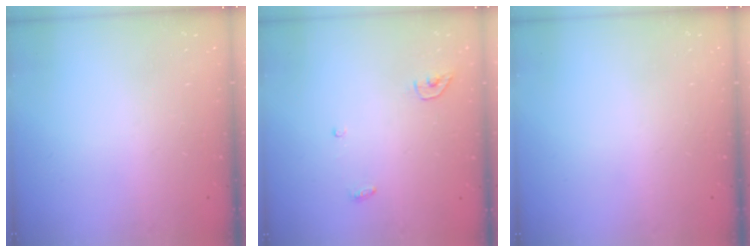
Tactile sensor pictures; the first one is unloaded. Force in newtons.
{"total": 3.7, "press": 3.7, "slide": 0.3}
{"total": 0.0}